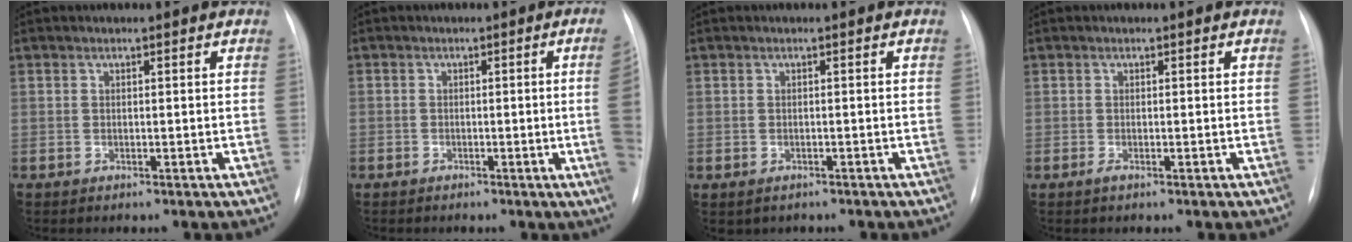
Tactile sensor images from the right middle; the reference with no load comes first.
{"total": 4.8, "force": [-0.7, -1.4, 4.5], "torque": [-0.039, -0.005, -0.013]}
{"total": 1.8, "force": [-1.3, 1.2, 0.6], "torque": [-0.009, -0.001, -0.009]}
{"total": 0.5, "force": [-0.3, 0.0, 0.4], "torque": [-0.005, -0.001, -0.006]}